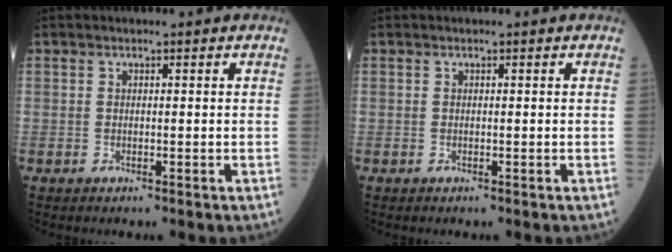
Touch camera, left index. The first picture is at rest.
{"total": 0.0}